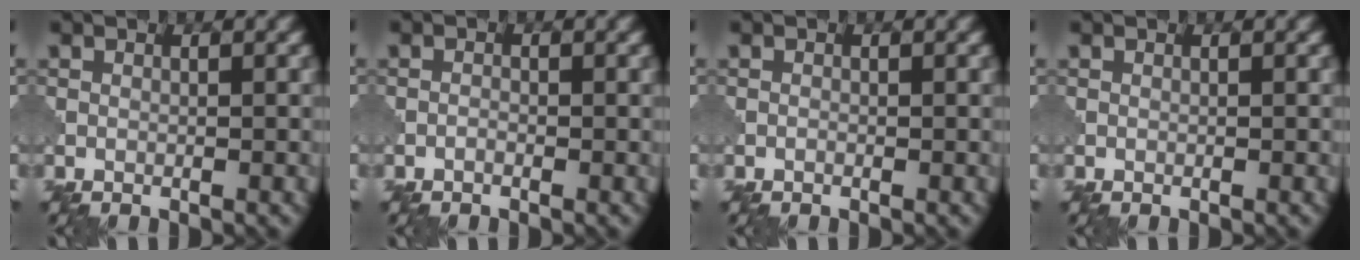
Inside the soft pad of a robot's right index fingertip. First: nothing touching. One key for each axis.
{"total": 0.5, "fx": -0.4, "fy": 0.2, "fz": 0.3, "tx": -0.005, "ty": 0.001, "tz": -0.010}
{"total": 0.0}
{"total": 0.0}